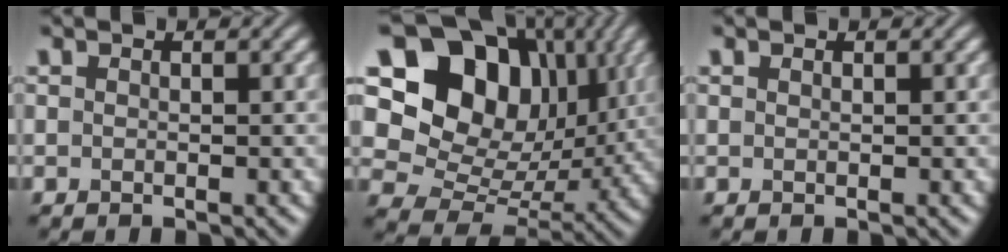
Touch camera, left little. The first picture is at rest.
{"total": 15.7, "force": [5.7, 11.8, 8.6], "torque": [-0.139, 0.038, 0.096]}
{"total": 0.0}